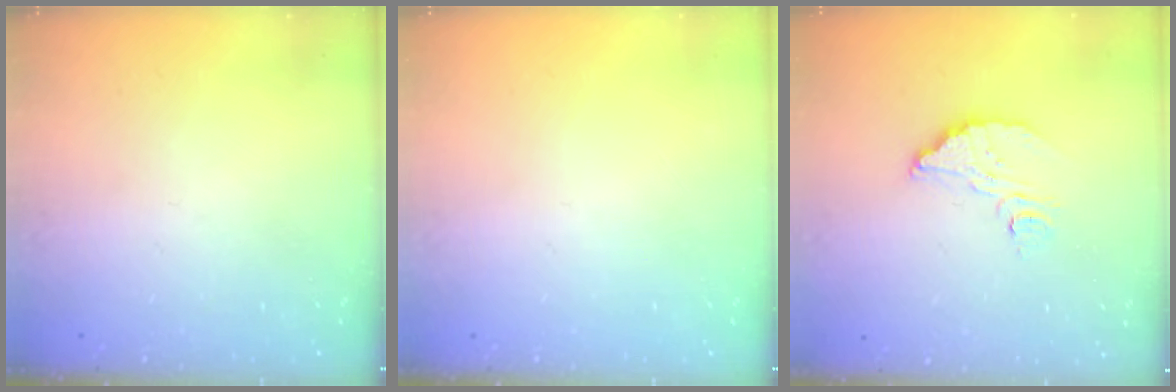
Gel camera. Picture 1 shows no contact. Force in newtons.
{"total": 0.0}
{"total": 7.1, "press": 7.1, "slide": 0.5}